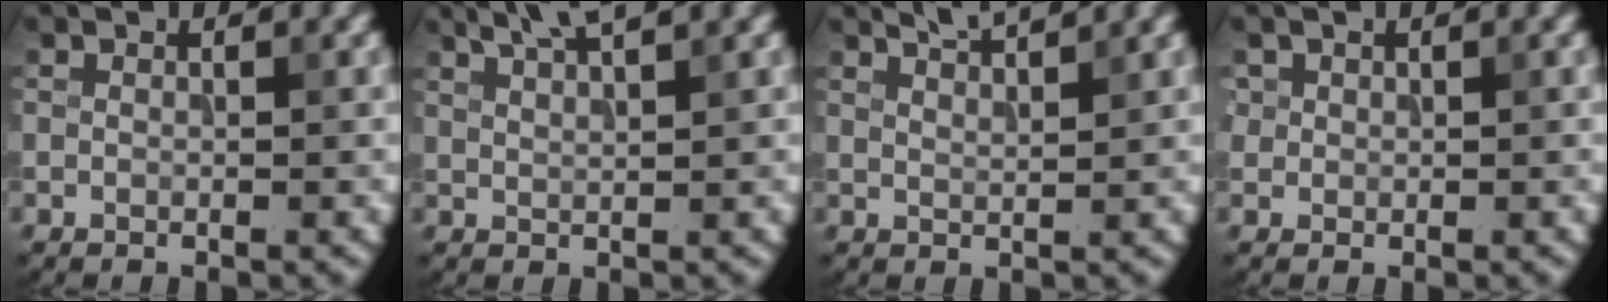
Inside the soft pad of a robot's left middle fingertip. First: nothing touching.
{"total": 4.0, "force": [3.0, 0.8, 2.4], "torque": [-0.020, 0.020, 0.032]}
{"total": 3.3, "force": [2.8, 0.8, 1.6], "torque": [-0.003, 0.015, 0.024]}
{"total": 1.2, "force": [0.4, 1.1, 0.2], "torque": [0.003, -0.004, 0.007]}